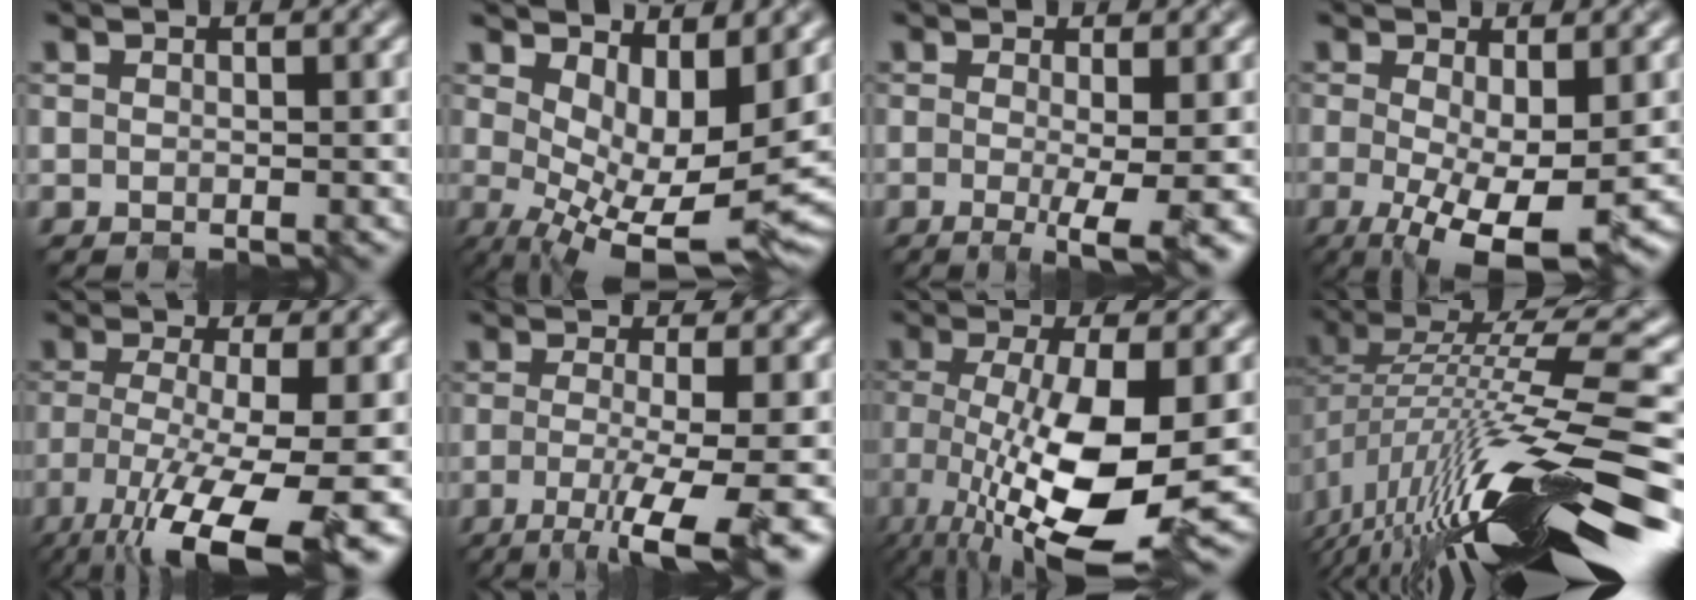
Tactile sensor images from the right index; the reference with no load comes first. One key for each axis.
{"total": 8.6, "fx": 0.8, "fy": 3.3, "fz": 7.8, "tx": -0.137, "ty": -0.018, "tz": 0.024}
{"total": 4.8, "fx": -1.2, "fy": 0.7, "fz": 4.6, "tx": -0.066, "ty": -0.014, "tz": -0.017}
{"total": 7.8, "fx": -1.9, "fy": 2.4, "fz": 7.2, "tx": -0.132, "ty": -0.025, "tz": -0.022}
{"total": 13.7, "fx": -7.1, "fy": 3.6, "fz": 11.1, "tx": -0.199, "ty": -0.027, "tz": -0.112}
{"total": 8.6, "fx": -3.3, "fy": 2.1, "fz": 7.6, "tx": -0.105, "ty": -0.017, "tz": -0.055}
{"total": 12.1, "fx": -3.3, "fy": 3.7, "fz": 11.1, "tx": -0.203, "ty": -0.028, "tz": -0.051}
{"total": 15.0, "fx": -5.1, "fy": 4.4, "fz": 13.4, "tx": -0.239, "ty": 0.026, "tz": -0.082}